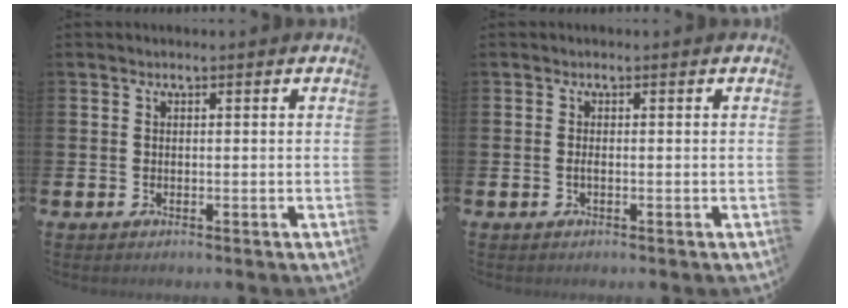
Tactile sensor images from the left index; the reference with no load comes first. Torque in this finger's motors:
{"motor_torque": [-0.02, 0.06, 0.00, 0.00]}